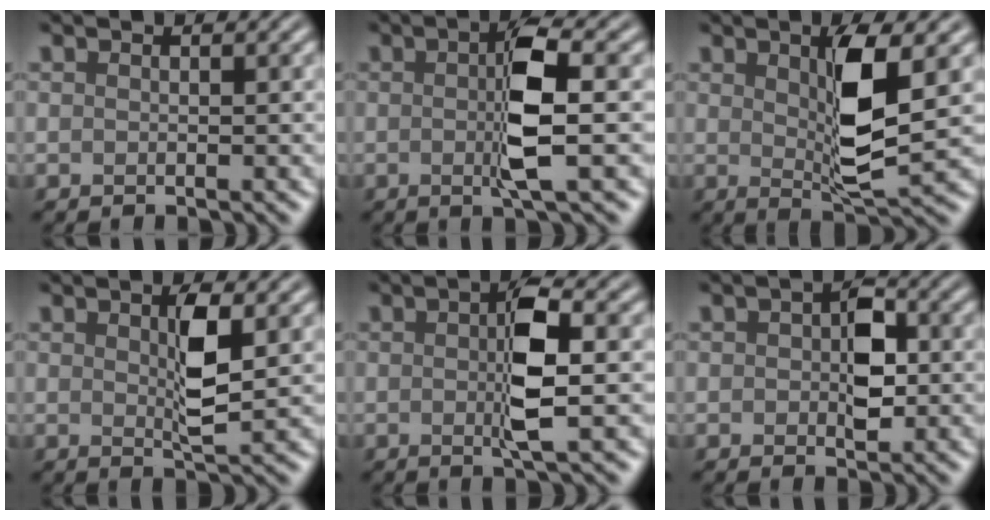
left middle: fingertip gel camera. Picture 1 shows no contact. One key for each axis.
{"total": 5.1, "fx": -0.1, "fy": 0.9, "fz": 5.0, "tx": -0.092, "ty": 0.002, "tz": -0.002}
{"total": 5.8, "fx": 1.1, "fy": 1.5, "fz": 5.5, "tx": -0.096, "ty": -0.008, "tz": 0.023}
{"total": 3.6, "fx": 0.8, "fy": 0.9, "fz": 3.3, "tx": -0.061, "ty": -0.004, "tz": 0.014}
{"total": 4.9, "fx": 0.0, "fy": 1.1, "fz": 4.8, "tx": -0.086, "ty": 0.005, "tz": -0.001}
{"total": 3.7, "fx": 0.1, "fy": 2.1, "fz": 3.1, "tx": -0.044, "ty": 0.002, "tz": -0.001}